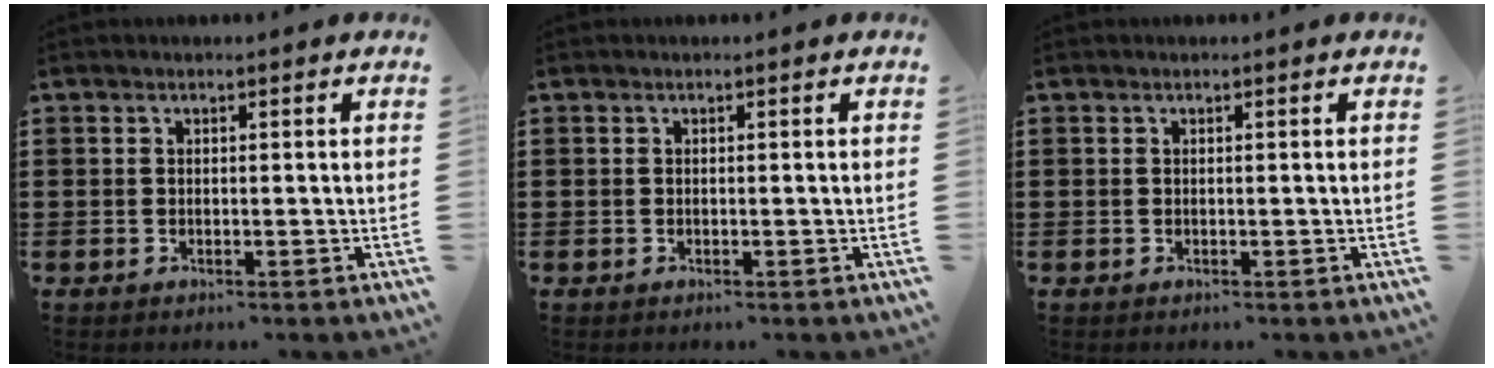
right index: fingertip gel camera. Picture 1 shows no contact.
{"total": 0.0}
{"total": 0.0}